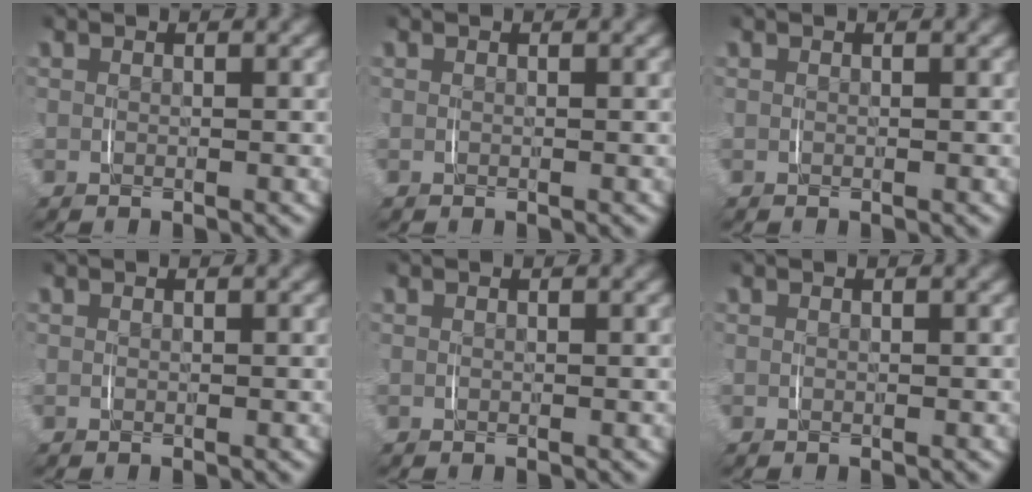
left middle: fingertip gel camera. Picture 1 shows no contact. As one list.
[{"total": 0.0}, {"total": 0.0}, {"total": 0.0}, {"total": 0.0}, {"total": 0.0}]